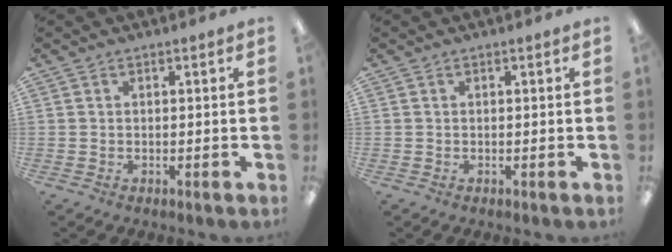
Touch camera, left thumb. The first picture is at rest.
{"total": 0.0}